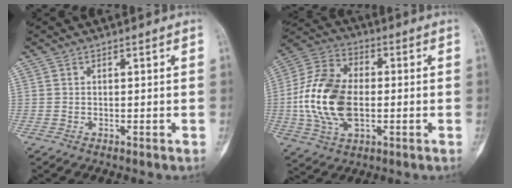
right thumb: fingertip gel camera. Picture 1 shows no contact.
{"total": 17.1, "force": [-1.3, 10.6, 13.3], "torque": [-0.263, 0.017, -0.023]}